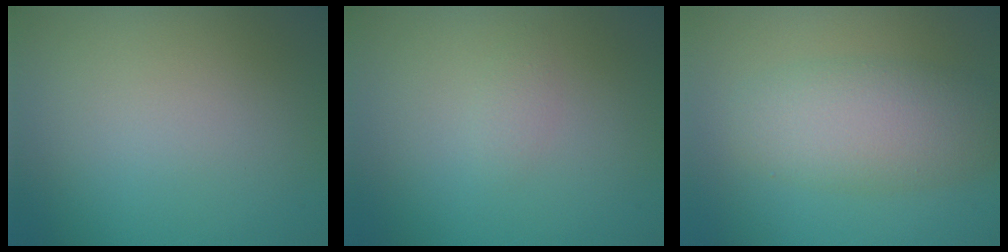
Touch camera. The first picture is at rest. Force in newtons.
{"total": 0.8, "press": 0.8, "slide": 0.1}
{"total": 5.2, "press": 5.2, "slide": 0.3}